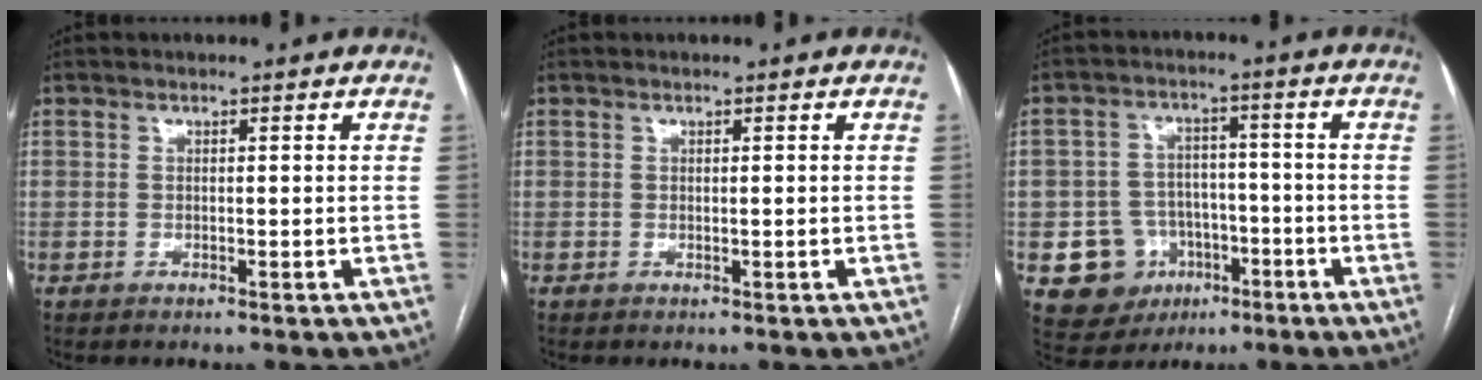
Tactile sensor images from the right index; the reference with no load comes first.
{"total": 0.0}
{"total": 9.5, "force": [-3.5, 8.5, 2.4], "torque": [-0.044, 0.021, -0.042]}